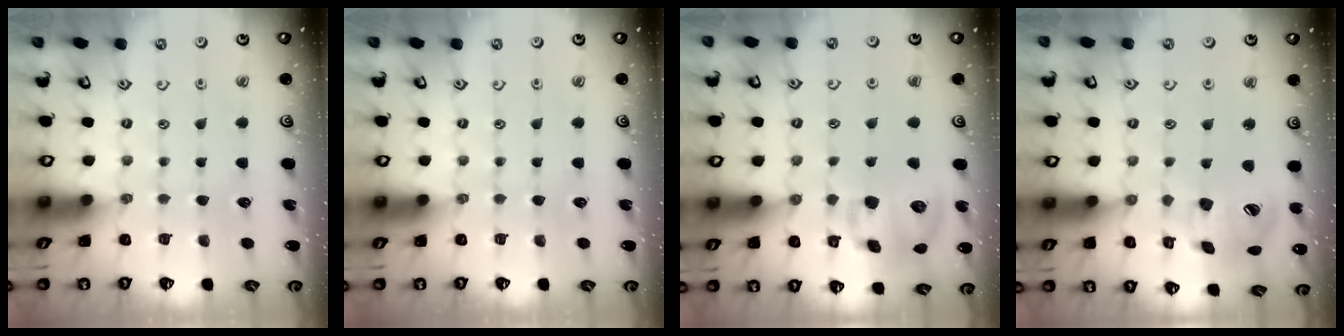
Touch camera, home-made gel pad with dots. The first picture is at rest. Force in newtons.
{"total": 0.0}
{"total": 12.1, "press": 12.0, "slide": 1.9}
{"total": 16.2, "press": 16.0, "slide": 2.4}